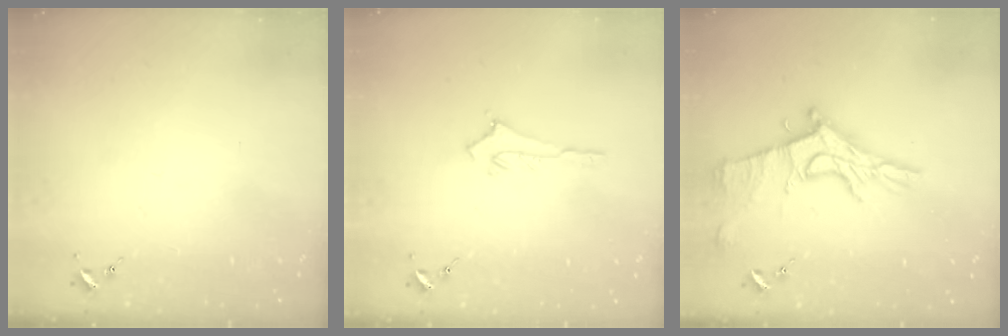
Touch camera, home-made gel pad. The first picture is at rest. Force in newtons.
{"total": 2.9, "press": 2.9, "slide": 0.2}
{"total": 14.1, "press": 14.1, "slide": 1.3}